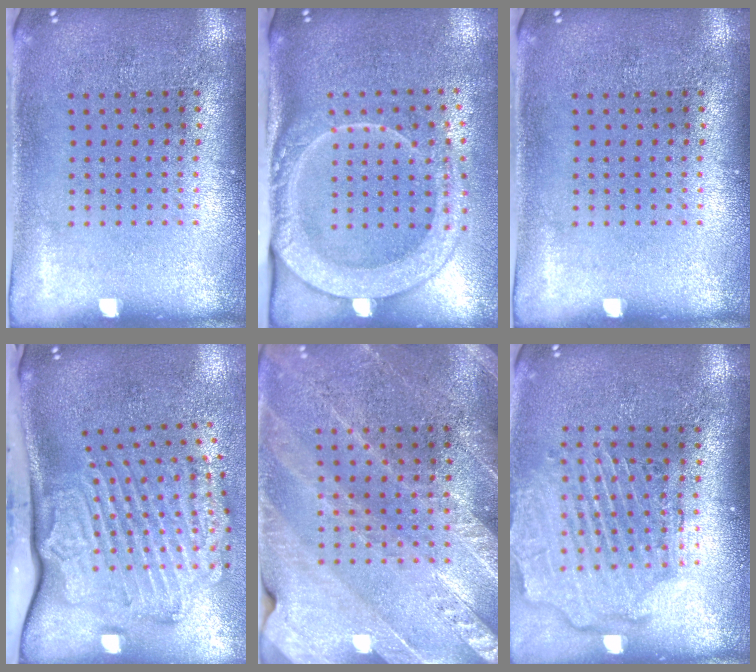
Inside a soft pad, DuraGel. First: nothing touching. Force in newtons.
{"total": 2.5, "press": 1.9, "slide": 1.6}
{"total": 0.0}
{"total": 3.6, "press": 2.4, "slide": 2.6}
{"total": 2.9, "press": 2.7, "slide": 0.9}
{"total": 2.6, "press": 2.2, "slide": 1.4}